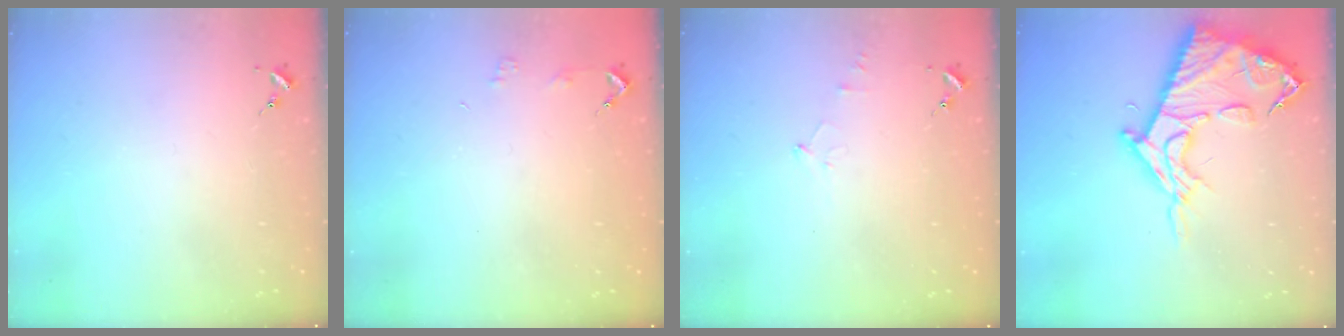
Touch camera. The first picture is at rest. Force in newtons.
{"total": 2.9, "press": 2.9, "slide": 0.2}
{"total": 4.1, "press": 4.1, "slide": 0.5}
{"total": 17.0, "press": 16.9, "slide": 1.7}